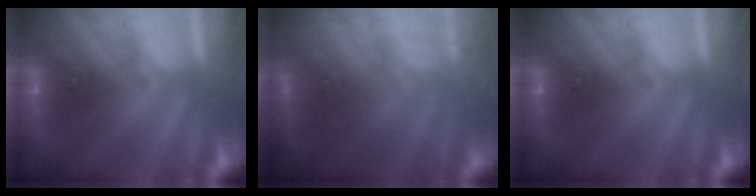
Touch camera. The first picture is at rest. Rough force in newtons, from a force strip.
{"total": 7.0}
{"total": 0.0}